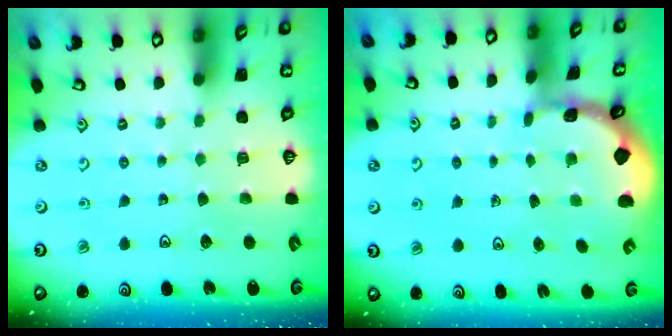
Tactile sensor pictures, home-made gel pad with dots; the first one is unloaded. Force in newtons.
{"total": 1.0, "press": 0.9, "slide": 0.2}